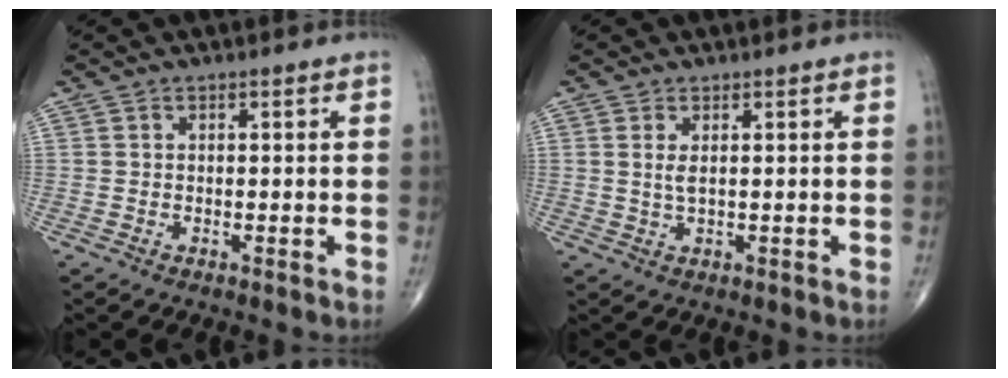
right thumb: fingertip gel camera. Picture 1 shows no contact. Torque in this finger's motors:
{"motor_torque": [-0.28, 0.21, -0.23, -0.26, -0.01]}